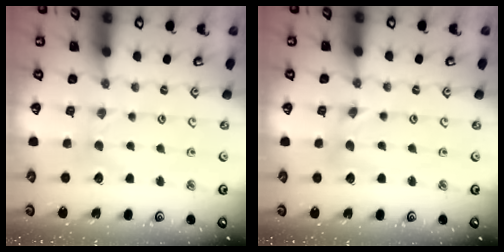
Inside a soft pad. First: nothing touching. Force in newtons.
{"total": 0.0}